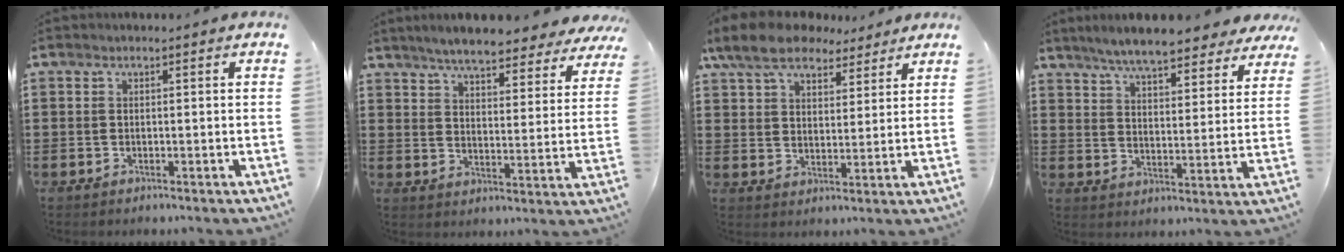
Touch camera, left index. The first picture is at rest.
{"total": 5.8, "force": [5.6, 0.2, 1.7], "torque": [-0.059, -0.030, 0.096]}
{"total": 8.9, "force": [7.2, 3.7, 3.6], "torque": [-0.090, -0.010, 0.135]}
{"total": 6.9, "force": [6.5, 0.3, 2.4], "torque": [-0.073, -0.028, 0.115]}